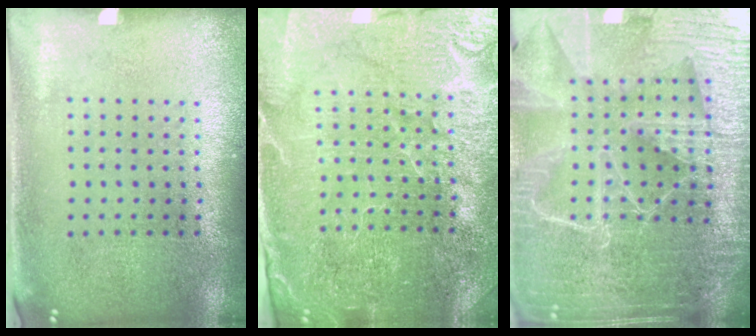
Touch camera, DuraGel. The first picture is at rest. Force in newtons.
{"total": 4.2, "press": 3.9, "slide": 1.3}
{"total": 6.3, "press": 5.5, "slide": 3.1}